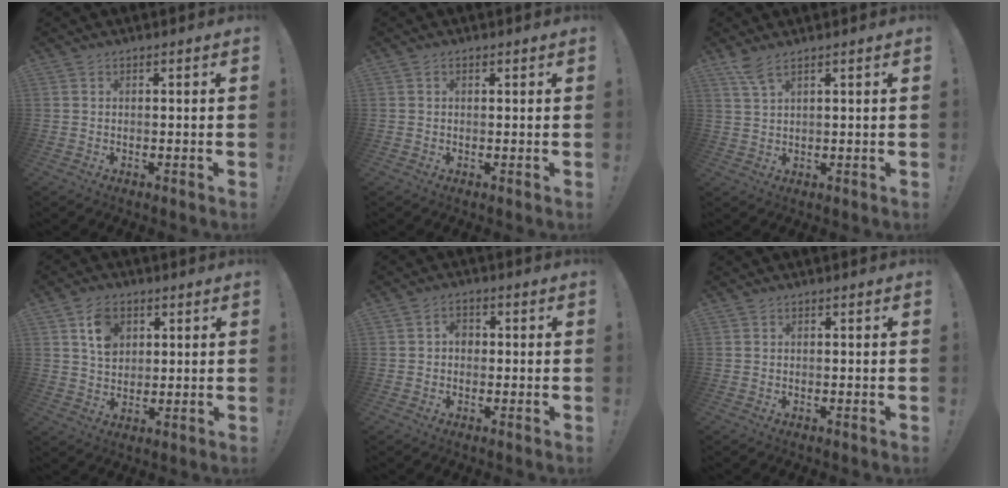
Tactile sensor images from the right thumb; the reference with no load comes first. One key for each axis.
{"total": 0.7, "fx": 0.6, "fy": 0.4, "fz": 0.3, "tx": 0.002, "ty": -0.001, "tz": 0.009}
{"total": 4.4, "fx": 3.1, "fy": 0.5, "fz": 3.1, "tx": -0.062, "ty": -0.013, "tz": 0.056}
{"total": 8.2, "fx": 3.5, "fy": 6.0, "fz": 4.3, "tx": -0.064, "ty": -0.006, "tz": 0.065}
{"total": 2.9, "fx": -0.3, "fy": 2.3, "fz": 1.7, "tx": -0.026, "ty": 0.004, "tz": -0.009}
{"total": 0.0}